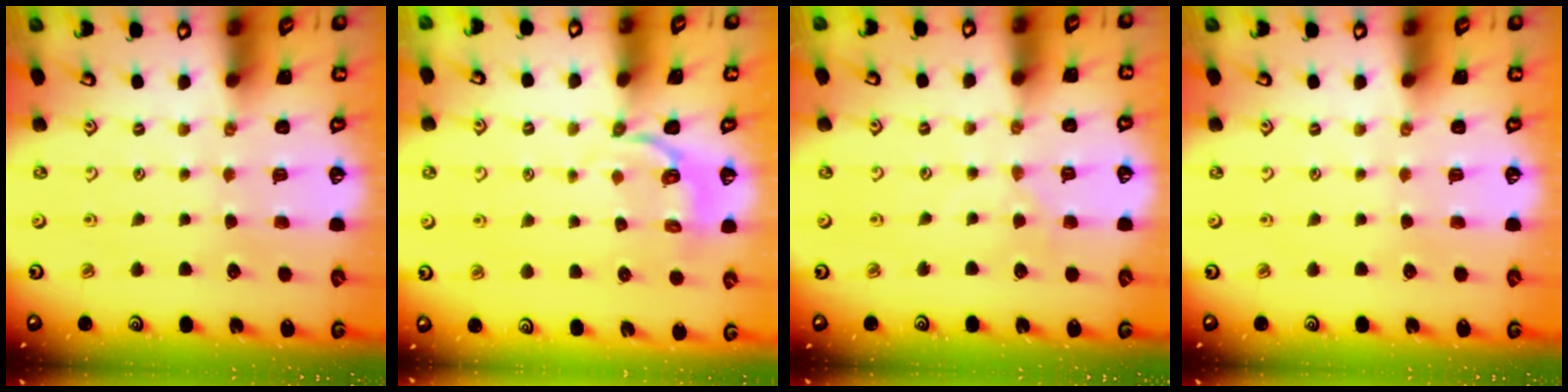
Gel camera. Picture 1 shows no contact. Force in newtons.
{"total": 3.4, "press": 2.6, "slide": 2.2}
{"total": 0.0}
{"total": 0.0}